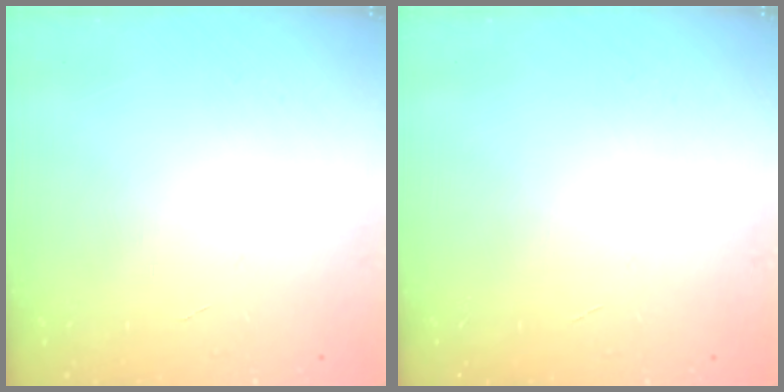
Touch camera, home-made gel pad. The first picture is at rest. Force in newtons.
{"total": 0.0}